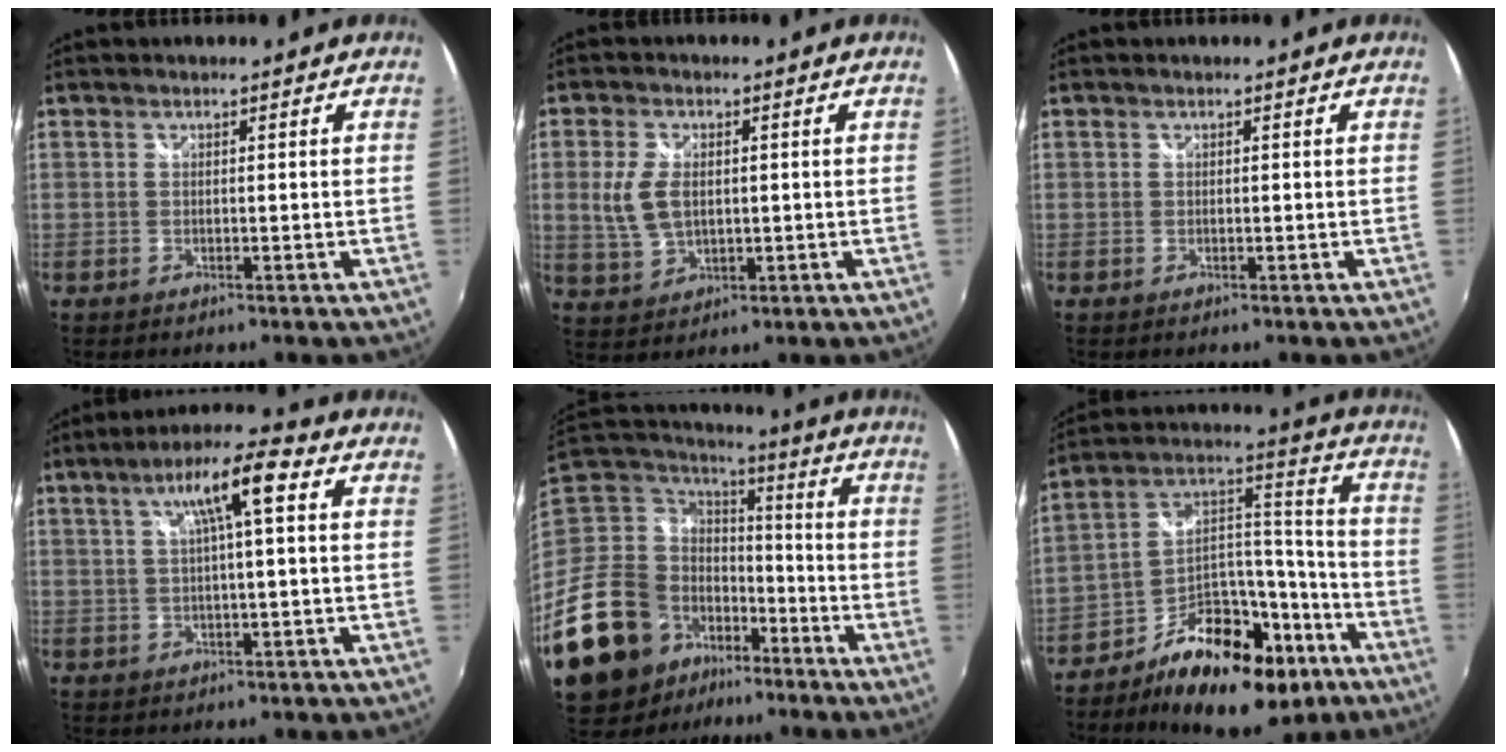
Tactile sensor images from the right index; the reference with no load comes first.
{"total": 6.9, "force": [0.6, 4.3, 5.4], "torque": [-0.120, 0.002, 0.017]}
{"total": 0.0}
{"total": 9.0, "force": [2.6, 1.0, 8.6], "torque": [-0.150, 0.021, 0.046]}
{"total": 21.8, "force": [-11.6, 13.8, 12.3], "torque": [-0.281, -0.010, -0.201]}
{"total": 21.3, "force": [-12.0, 11.8, 13.1], "torque": [-0.221, 0.050, -0.175]}